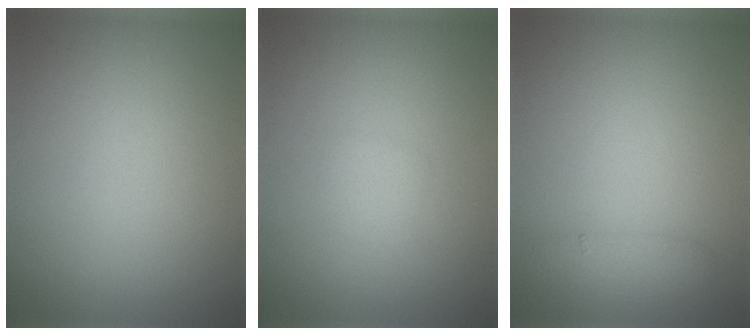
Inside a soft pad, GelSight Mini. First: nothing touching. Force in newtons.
{"total": 0.9, "press": 0.9, "slide": 0.0}
{"total": 1.4, "press": 1.4, "slide": 0.1}